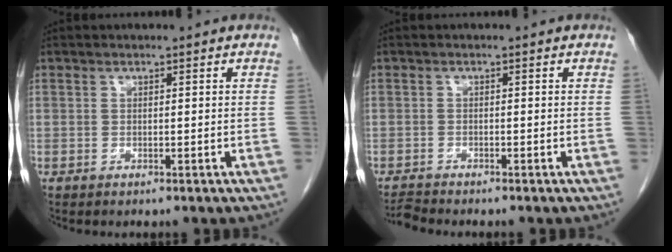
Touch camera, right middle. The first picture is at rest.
{"total": 1.6, "force": [-1.5, -0.6, -0.1], "torque": [-0.004, -0.012, -0.028]}